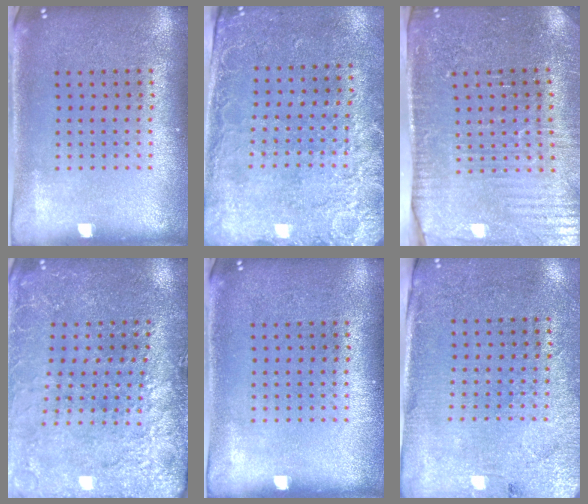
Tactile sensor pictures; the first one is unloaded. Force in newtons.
{"total": 2.6, "press": 2.1, "slide": 1.4}
{"total": 3.5, "press": 3.4, "slide": 0.8}
{"total": 2.9, "press": 2.9, "slide": 0.3}
{"total": 0.0}
{"total": 2.7, "press": 2.5, "slide": 1.1}